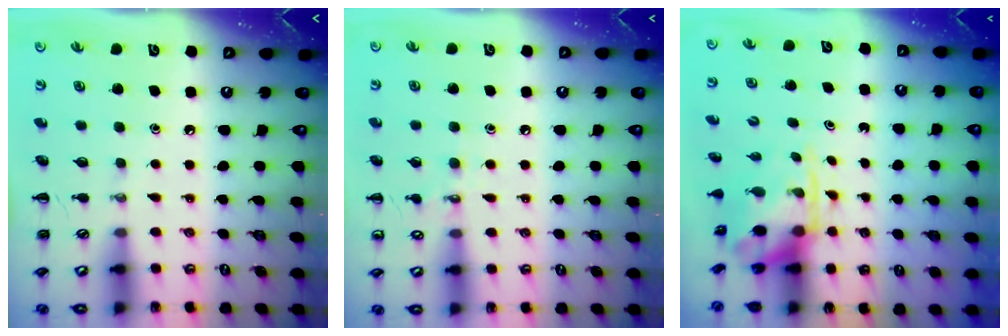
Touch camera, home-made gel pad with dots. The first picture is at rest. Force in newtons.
{"total": 6.4, "press": 6.2, "slide": 1.6}
{"total": 3.8, "press": 3.7, "slide": 0.8}